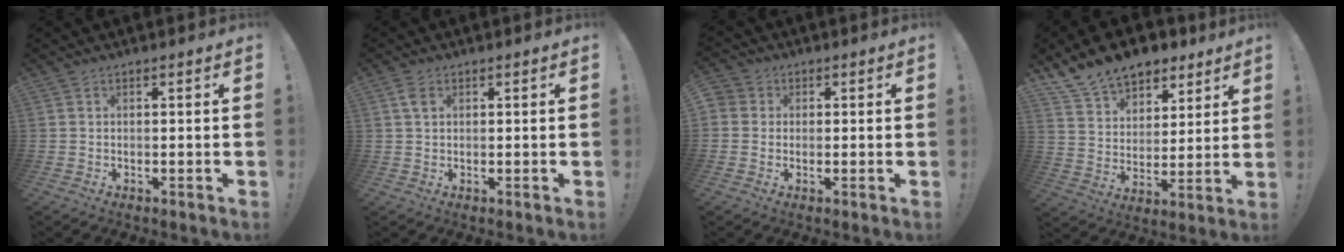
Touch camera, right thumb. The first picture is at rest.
{"total": 2.8, "force": [1.1, 1.7, 1.9], "torque": [-0.041, 0.004, 0.021]}
{"total": 2.9, "force": [0.3, 2.7, 0.8], "torque": [-0.018, 0.003, 0.004]}
{"total": 13.9, "force": [10.7, 7.9, 4.1], "torque": [-0.080, -0.074, 0.203]}